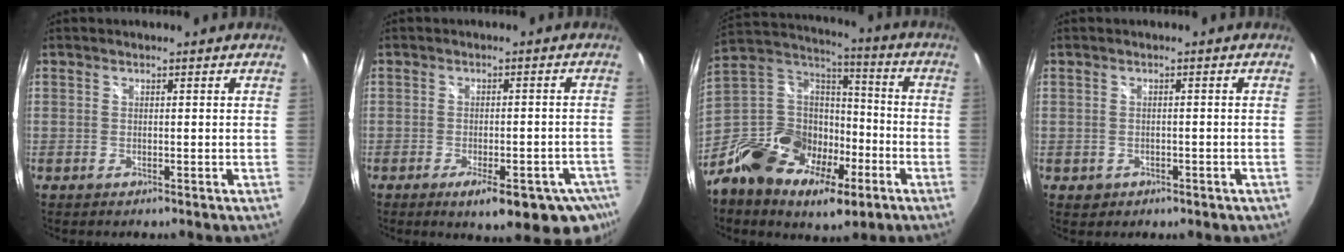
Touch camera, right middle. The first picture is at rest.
{"total": 14.2, "force": [-9.1, 4.4, 9.9], "torque": [-0.135, -0.034, -0.114]}
{"total": 20.6, "force": [-10.2, 12.3, 13.0], "torque": [-0.268, 0.000, -0.183]}
{"total": 2.9, "force": [-1.0, 2.4, 1.1], "torque": [-0.028, -0.002, -0.004]}